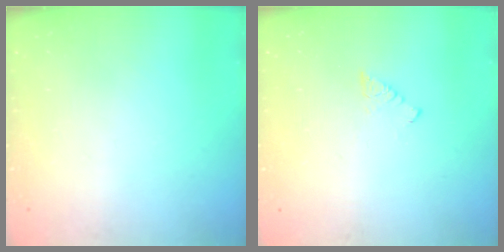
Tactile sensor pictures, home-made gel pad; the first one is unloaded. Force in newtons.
{"total": 4.8, "press": 4.8, "slide": 0.3}